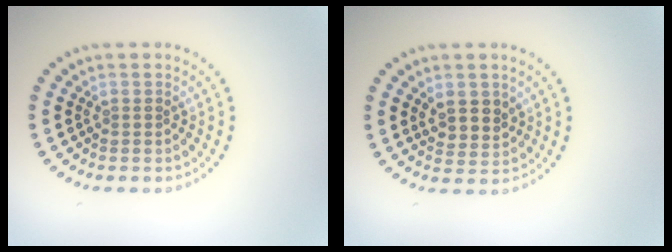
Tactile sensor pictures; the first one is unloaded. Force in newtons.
{"total": 2.6, "press": 2.4, "slide": 1.0}